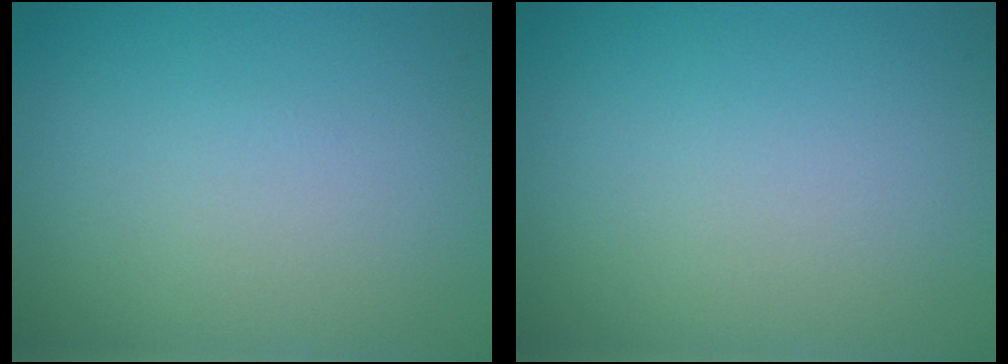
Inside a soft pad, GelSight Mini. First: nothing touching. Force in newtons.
{"total": 0.0}